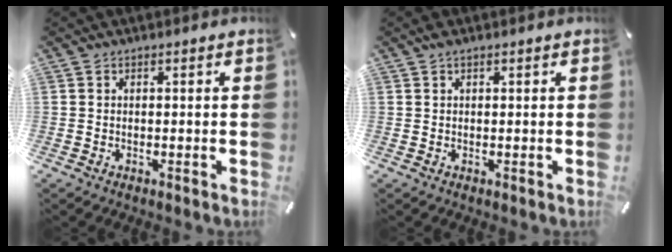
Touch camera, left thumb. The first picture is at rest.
{"total": 1.1, "force": [0.8, 0.4, 0.6], "torque": [-0.012, 0.002, 0.014]}